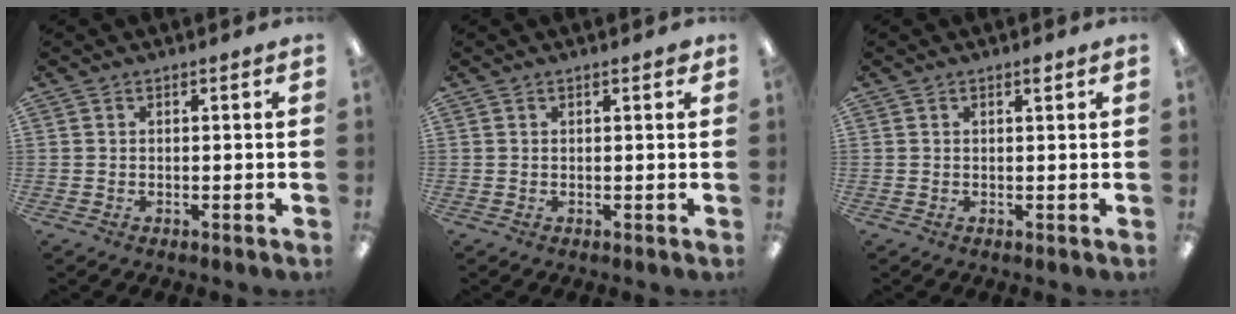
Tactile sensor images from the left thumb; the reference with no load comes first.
{"total": 1.2, "force": [0.9, 0.3, 0.8], "torque": [-0.009, -0.001, 0.013]}
{"total": 1.2, "force": [0.8, 0.2, 0.8], "torque": [-0.009, -0.002, 0.012]}